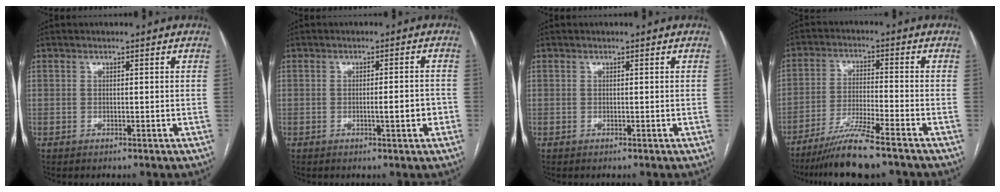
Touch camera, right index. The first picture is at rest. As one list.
[{"total": 3.4, "force": [-1.1, 0.5, 3.2], "torque": [-0.048, 0.000, -0.014]}, {"total": 0.0}, {"total": 9.0, "force": [-7.3, -0.3, 5.4], "torque": [-0.097, -0.029, -0.131]}]